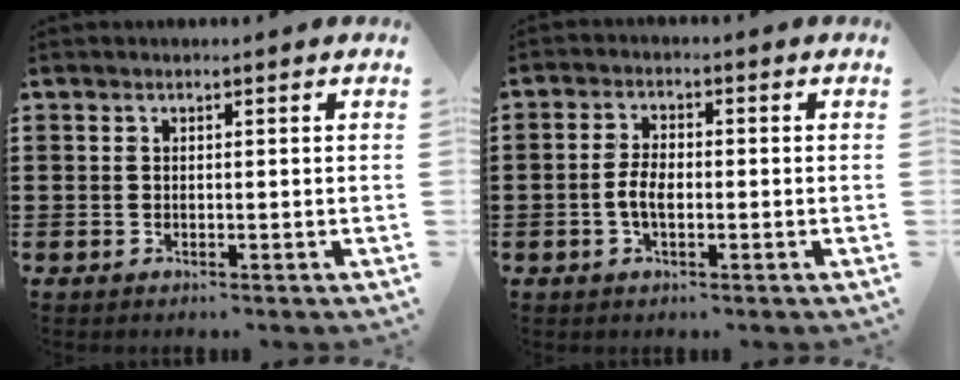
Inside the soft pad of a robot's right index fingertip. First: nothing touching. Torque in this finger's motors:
{"motor_torque": [2.14, 0.00, 0.10, 0.08]}